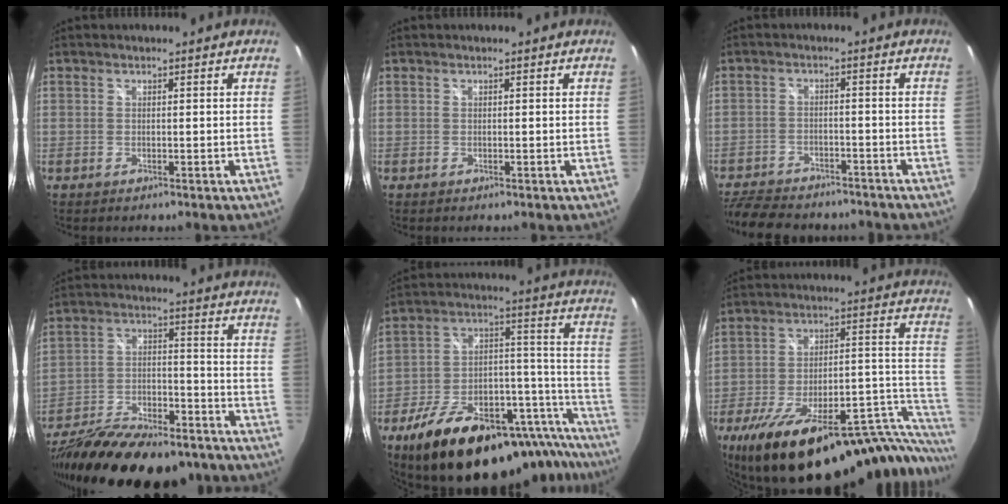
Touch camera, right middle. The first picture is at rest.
{"total": 0.0}
{"total": 15.0, "force": [-12.6, 5.2, 6.1], "torque": [-0.145, -0.012, -0.188]}
{"total": 27.7, "force": [-21.8, 9.0, 14.5], "torque": [-0.268, -0.035, -0.327]}
{"total": 32.4, "force": [-24.5, 12.1, 17.3], "torque": [-0.221, 0.035, -0.338]}
{"total": 36.2, "force": [-26.0, 11.1, 22.5], "torque": [-0.302, -0.014, -0.364]}